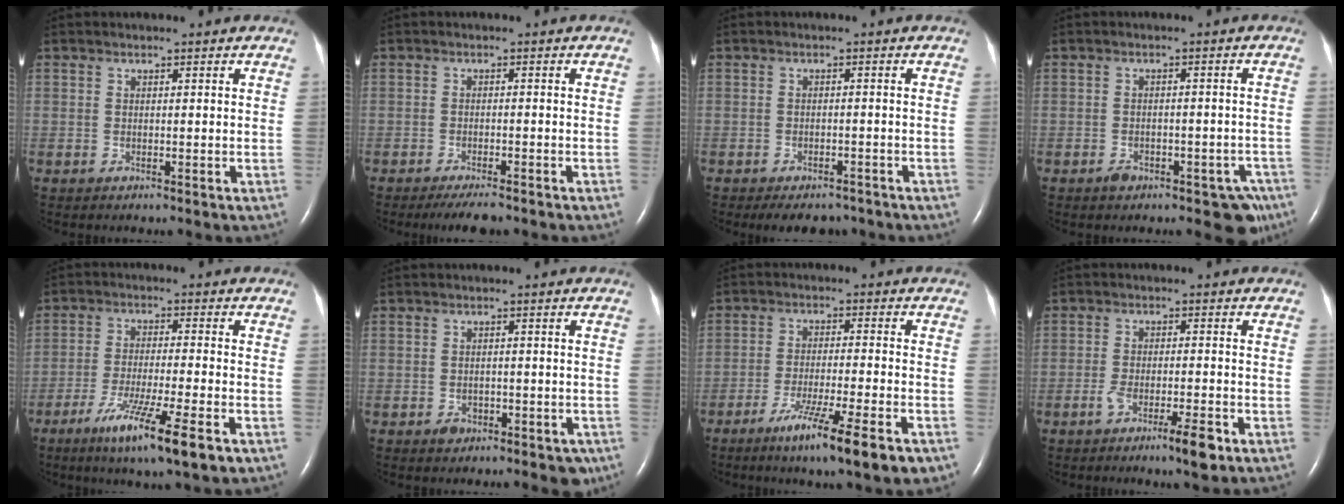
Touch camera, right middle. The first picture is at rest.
{"total": 4.3, "force": [-3.5, 0.7, 2.4], "torque": [-0.038, -0.008, -0.054]}
{"total": 6.3, "force": [-5.3, 2.8, 2.1], "torque": [-0.023, 0.000, -0.068]}
{"total": 6.1, "force": [-4.1, 3.1, 3.3], "torque": [-0.018, 0.017, -0.050]}
{"total": 11.4, "force": [-6.4, 0.2, 9.5], "torque": [-0.172, -0.031, -0.106]}
{"total": 4.0, "force": [-2.3, 2.6, 2.1], "torque": [-0.016, 0.007, -0.021]}
{"total": 12.1, "force": [-7.4, 0.1, 9.6], "torque": [-0.146, -0.028, -0.113]}
{"total": 5.5, "force": [-3.2, 0.7, 4.4], "torque": [-0.074, -0.004, -0.053]}